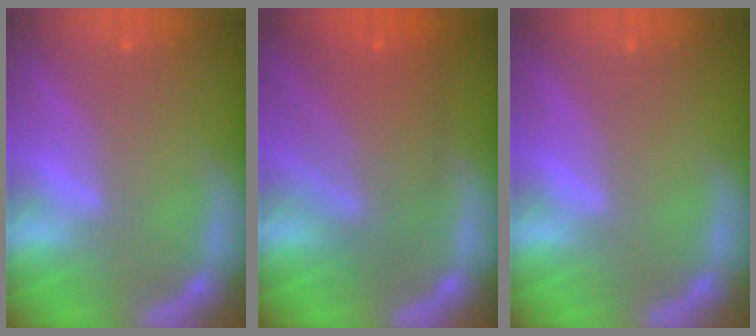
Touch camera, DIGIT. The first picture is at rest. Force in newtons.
{"total": 7.5}
{"total": 0.0}